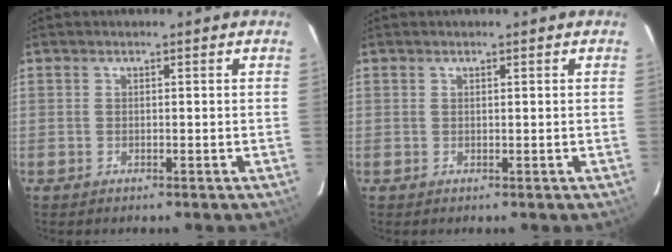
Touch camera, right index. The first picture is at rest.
{"total": 0.0}